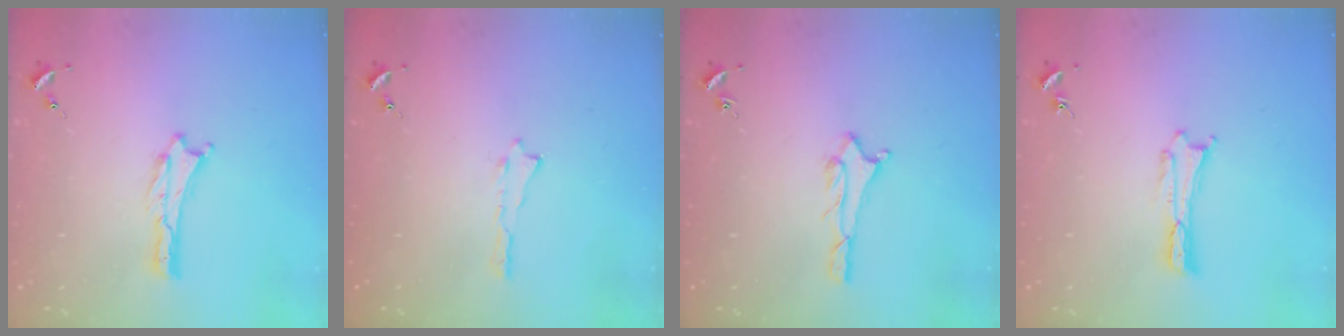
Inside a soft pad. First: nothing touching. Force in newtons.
{"total": 0.0}
{"total": 2.0, "press": 2.0, "slide": 0.2}
{"total": 0.0}